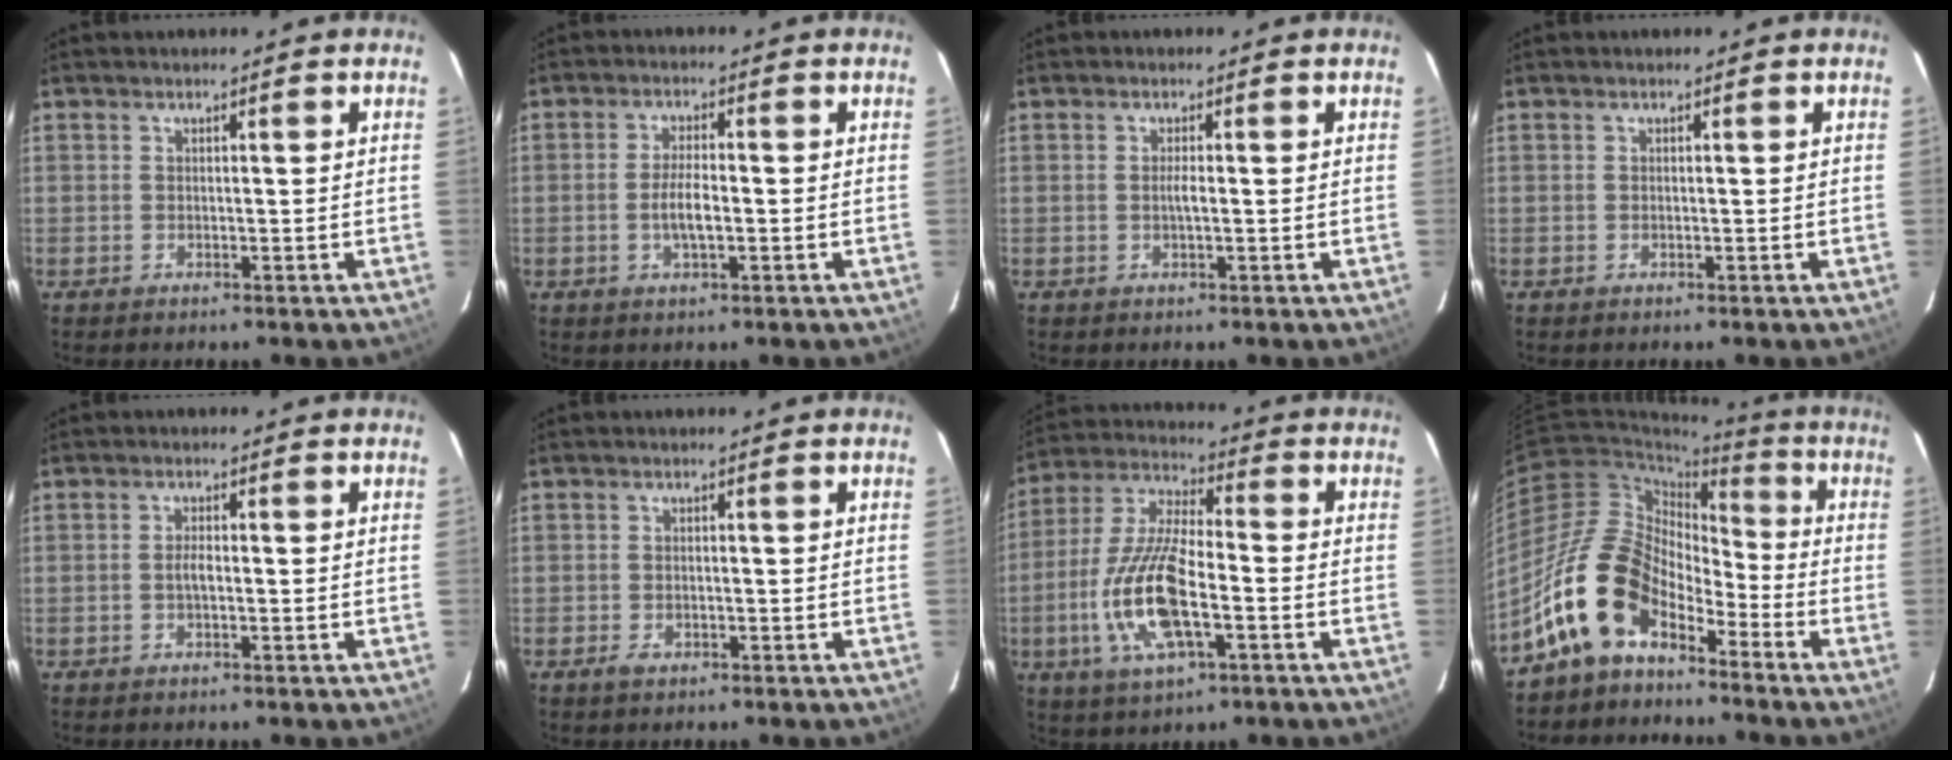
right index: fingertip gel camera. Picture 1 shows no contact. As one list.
[{"total": 4.3, "force": [-1.0, 1.2, 4.0], "torque": [-0.077, -0.002, -0.017]}, {"total": 1.3, "force": [-0.1, 0.1, 1.3], "torque": [-0.026, 0.000, -0.003]}, {"total": 0.0}, {"total": 1.7, "force": [-0.4, 0.6, 1.6], "torque": [-0.031, 0.002, -0.008]}, {"total": 1.7, "force": [-0.9, 1.1, 0.9], "torque": [-0.017, -0.001, -0.014]}, {"total": 16.2, "force": [-4.5, 5.7, 14.5], "torque": [-0.307, -0.007, -0.087]}, {"total": 14.5, "force": [-9.1, 7.9, 8.1], "torque": [-0.145, 0.018, -0.178]}]